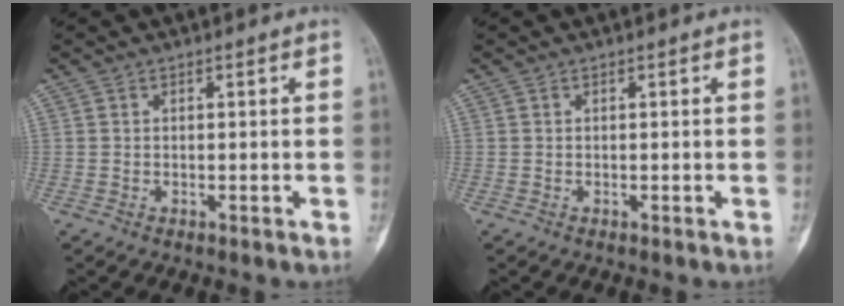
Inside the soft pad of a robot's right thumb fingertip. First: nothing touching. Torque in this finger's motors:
{"motor_torque": [0.01, 0.01, 0.00, 0.00, 0.00]}